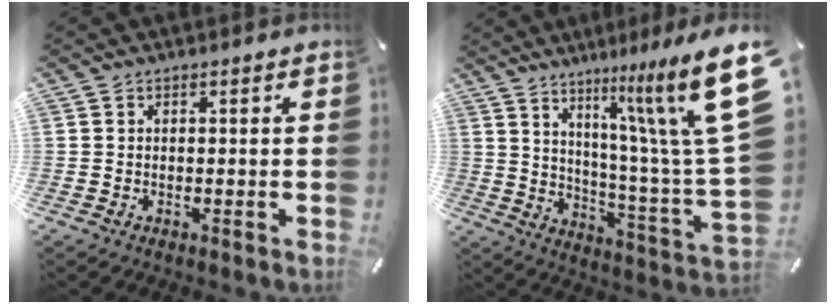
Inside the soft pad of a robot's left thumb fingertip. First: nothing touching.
{"total": 20.9, "force": [11.2, 3.4, 17.3], "torque": [-0.250, -0.090, 0.175]}